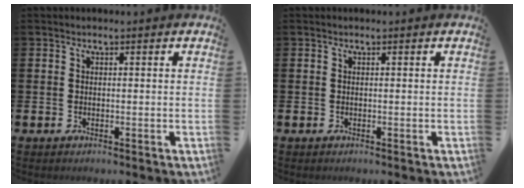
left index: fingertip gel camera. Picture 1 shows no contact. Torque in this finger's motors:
{"motor_torque": [0.00, 0.00, 0.00, 0.00]}